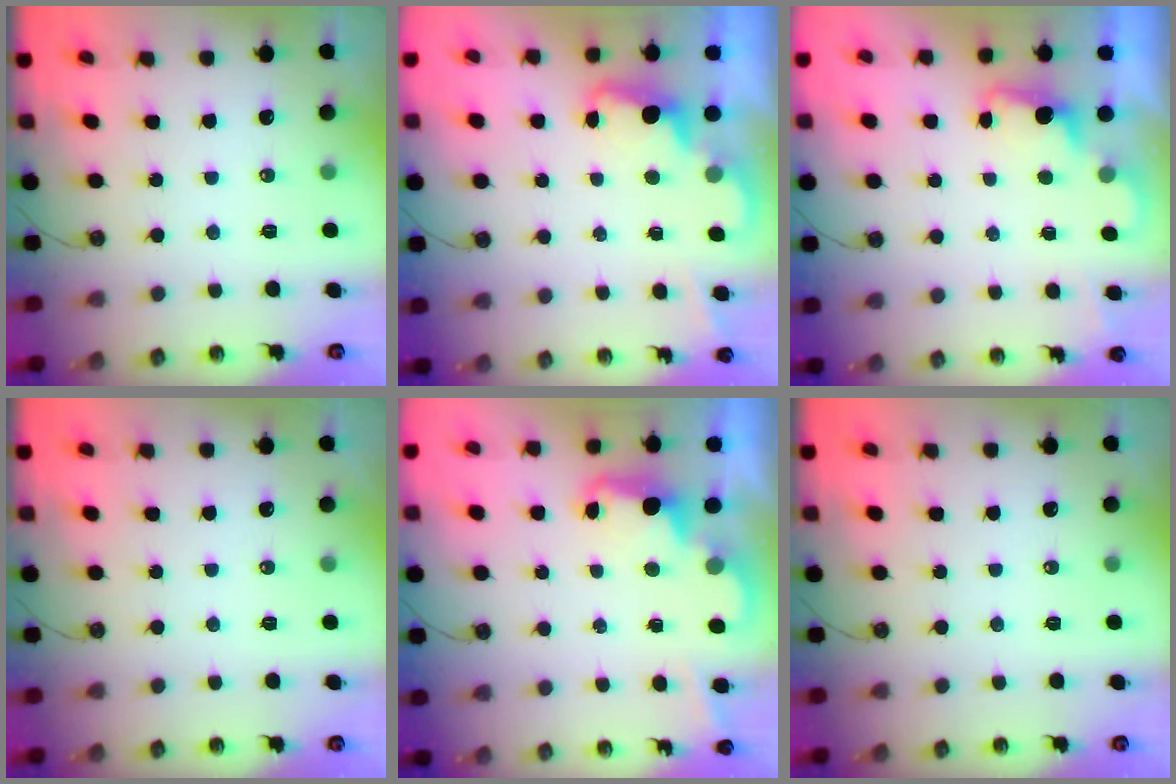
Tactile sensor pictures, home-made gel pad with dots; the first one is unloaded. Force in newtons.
{"total": 2.4, "press": 2.4, "slide": 0.5}
{"total": 2.2, "press": 2.1, "slide": 0.7}
{"total": 0.0}
{"total": 2.5, "press": 2.4, "slide": 0.6}
{"total": 0.0}